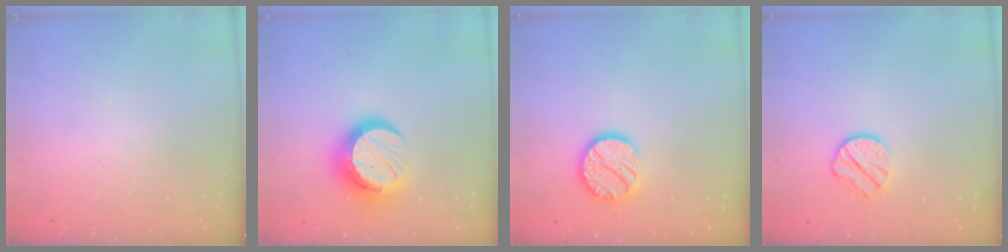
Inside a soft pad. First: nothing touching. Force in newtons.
{"total": 14.4, "press": 14.3, "slide": 1.3}
{"total": 12.5, "press": 12.5, "slide": 0.6}
{"total": 9.3, "press": 9.2, "slide": 0.5}